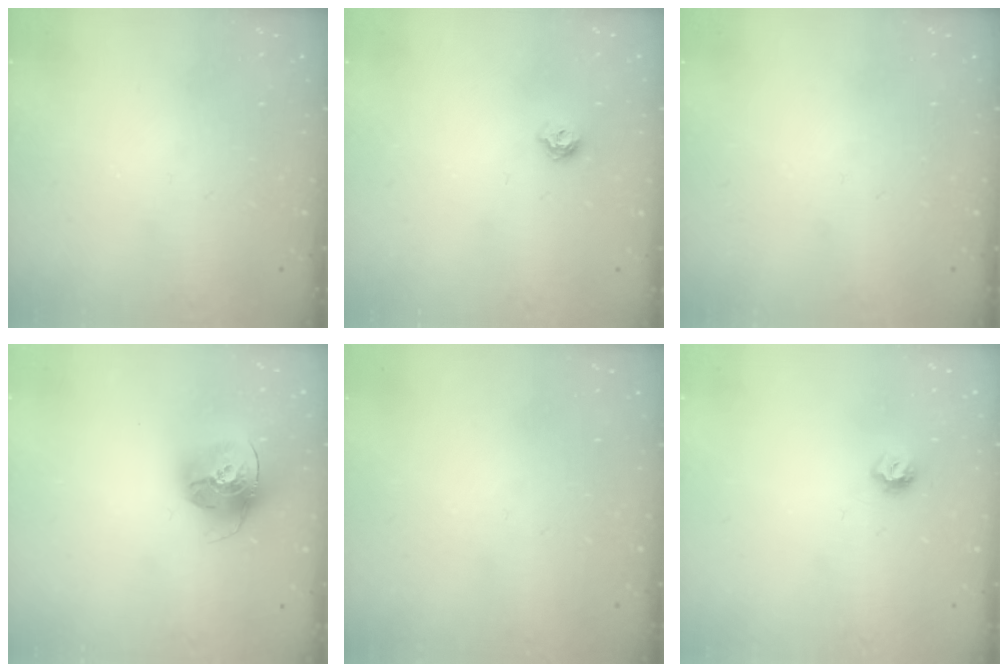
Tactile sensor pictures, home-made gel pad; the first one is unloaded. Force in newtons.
{"total": 5.6, "press": 5.6, "slide": 0.9}
{"total": 0.0}
{"total": 16.4, "press": 16.3, "slide": 1.8}
{"total": 0.0}
{"total": 6.5, "press": 6.5, "slide": 0.8}